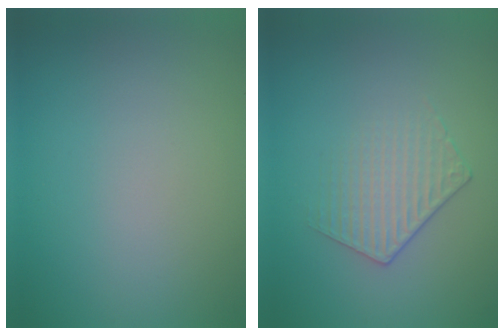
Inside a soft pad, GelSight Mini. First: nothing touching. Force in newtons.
{"total": 1.9, "press": 1.4, "slide": 1.3}